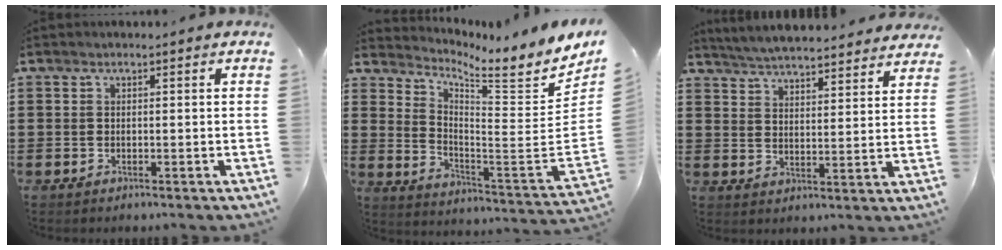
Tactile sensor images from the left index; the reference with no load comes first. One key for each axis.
{"total": 4.7, "fx": 4.4, "fy": -0.3, "fz": 1.7, "tx": -0.038, "ty": -0.069, "tz": 0.062}
{"total": 5.0, "fx": 5.0, "fy": -0.3, "fz": 0.4, "tx": -0.029, "ty": -0.031, "tz": 0.088}